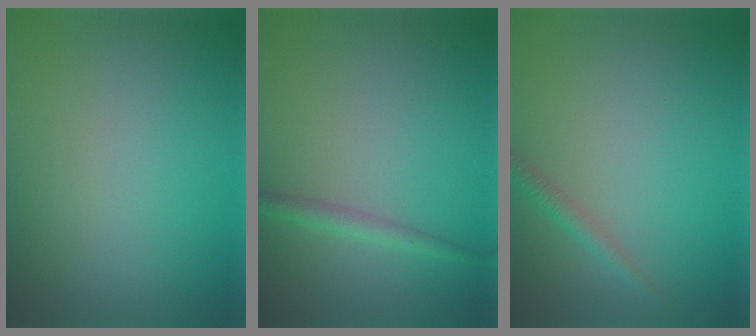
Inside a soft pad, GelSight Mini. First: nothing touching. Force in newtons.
{"total": 1.7, "press": 1.7, "slide": 0.0}
{"total": 1.3, "press": 1.3, "slide": 0.0}